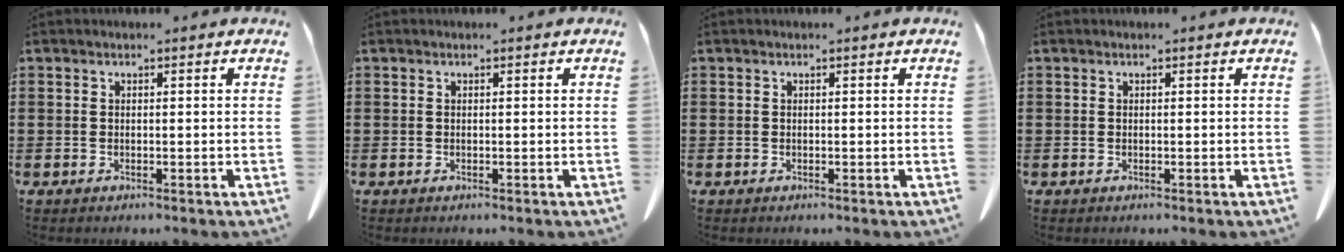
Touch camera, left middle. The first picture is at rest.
{"total": 0.0}
{"total": 0.0}
{"total": 0.0}